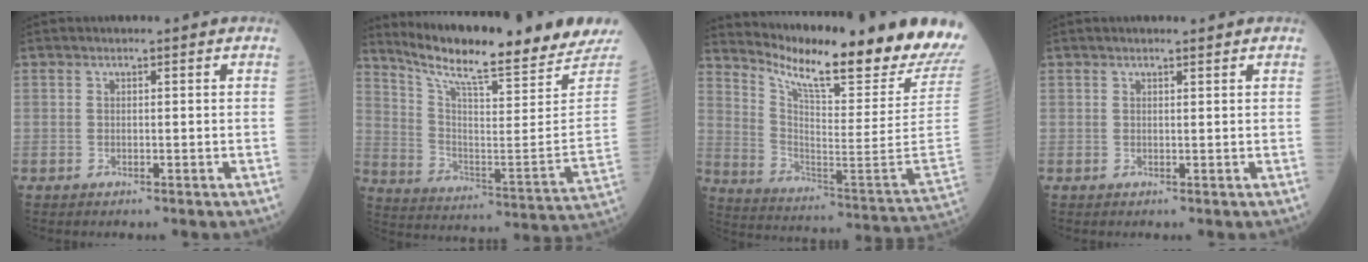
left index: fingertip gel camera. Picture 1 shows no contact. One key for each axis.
{"total": 22.6, "fx": 20.2, "fy": 0.7, "fz": 10.1, "tx": -0.178, "ty": -0.079, "tz": 0.293}
{"total": 24.3, "fx": 21.5, "fy": -0.5, "fz": 11.5, "tx": -0.210, "ty": -0.104, "tz": 0.308}
{"total": 1.4, "fx": 1.2, "fy": 0.2, "fz": 0.6, "tx": -0.013, "ty": 0.005, "tz": 0.019}